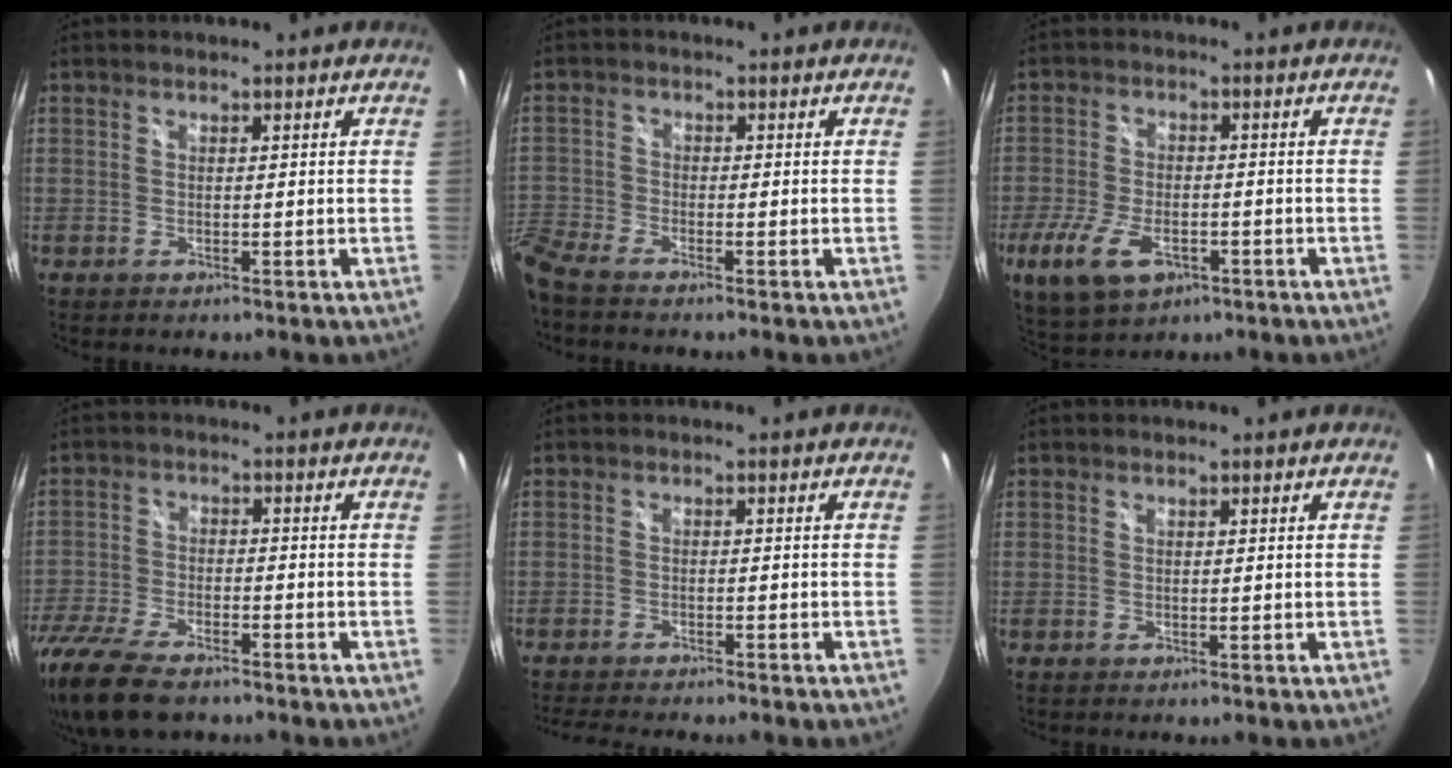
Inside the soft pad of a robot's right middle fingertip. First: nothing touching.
{"total": 7.7, "force": [-6.7, 1.8, 3.3], "torque": [-0.102, -0.018, -0.140]}
{"total": 11.7, "force": [-5.4, 6.3, 8.2], "torque": [-0.193, -0.027, -0.091]}
{"total": 16.6, "force": [-12.5, 6.2, 9.0], "torque": [-0.222, -0.045, -0.227]}
{"total": 7.8, "force": [-6.9, 0.9, 3.6], "torque": [-0.079, -0.016, -0.106]}
{"total": 0.0}